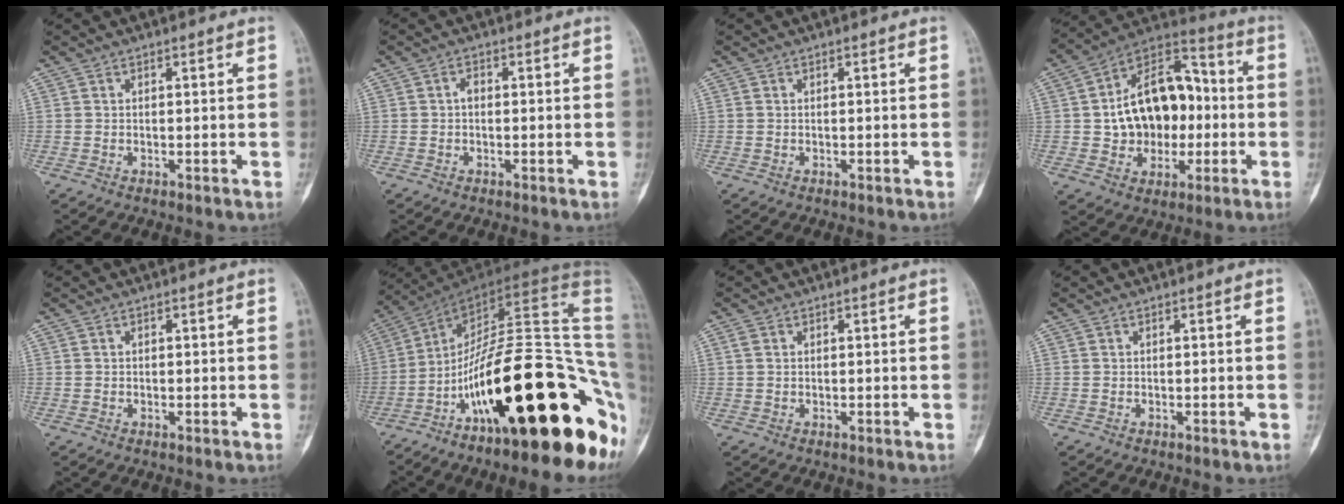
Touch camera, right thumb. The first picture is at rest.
{"total": 1.5, "force": [-0.2, 1.2, 1.0], "torque": [-0.006, 0.004, -0.008]}
{"total": 0.0}
{"total": 19.7, "force": [-0.4, 13.7, 14.1], "torque": [-0.178, 0.040, -0.005]}
{"total": 0.0}
{"total": 31.3, "force": [-11.2, 8.9, 27.9], "torque": [-0.320, 0.090, -0.170]}
{"total": 1.2, "force": [0.3, 1.0, 0.7], "torque": [-0.014, 0.002, 0.006]}
{"total": 0.0}